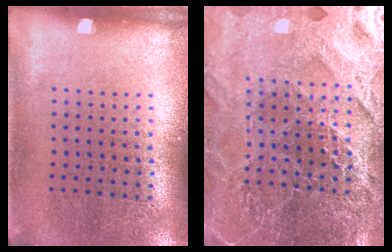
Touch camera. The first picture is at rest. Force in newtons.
{"total": 5.0, "press": 4.5, "slide": 2.1}